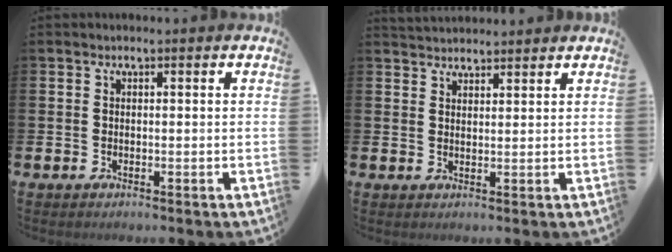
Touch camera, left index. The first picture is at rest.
{"total": 2.7, "force": [2.7, 0.5, -0.1], "torque": [0.010, -0.014, 0.047]}